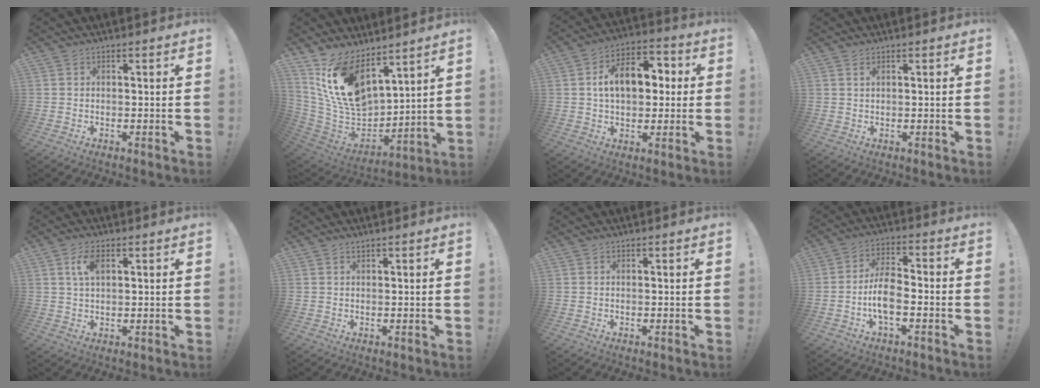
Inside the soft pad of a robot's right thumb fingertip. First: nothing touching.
{"total": 17.4, "force": [9.6, 10.5, 9.9], "torque": [-0.200, -0.062, 0.188]}
{"total": 13.6, "force": [1.8, 8.8, 10.3], "torque": [-0.156, 0.019, 0.036]}
{"total": 1.0, "force": [0.6, 0.4, 0.7], "torque": [-0.015, 0.001, 0.011]}
{"total": 5.3, "force": [2.0, 2.6, 4.1], "torque": [-0.077, 0.002, 0.033]}
{"total": 0.7, "force": [0.6, 0.0, 0.3], "torque": [-0.014, 0.003, 0.013]}
{"total": 0.0}
{"total": 8.9, "force": [-3.1, 4.1, 7.3], "torque": [-0.144, 0.011, -0.055]}